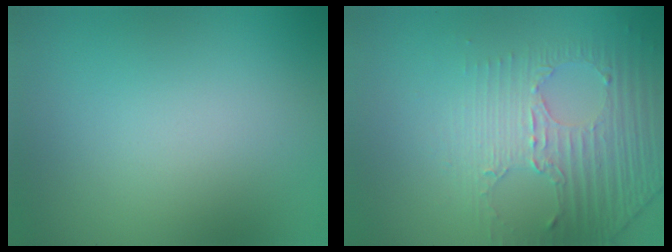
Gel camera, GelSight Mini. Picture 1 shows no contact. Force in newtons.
{"total": 4.5, "press": 3.0, "slide": 3.4}